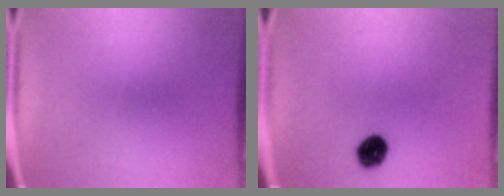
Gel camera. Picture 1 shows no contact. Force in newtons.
{"total": 6.2}